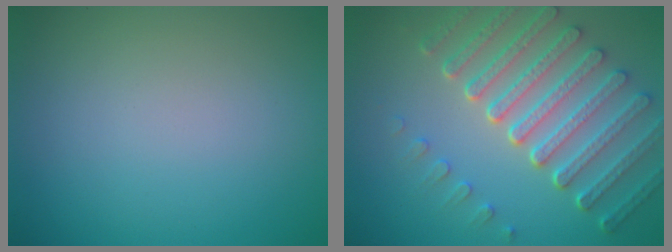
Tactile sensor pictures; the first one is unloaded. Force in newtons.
{"total": 7.1, "press": 5.4, "slide": 4.7}